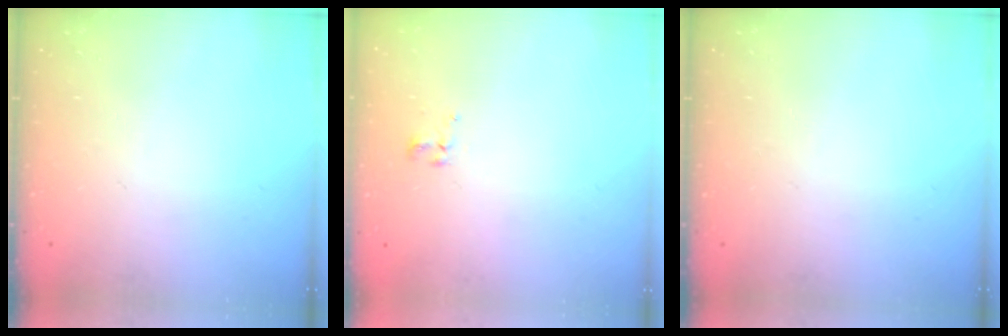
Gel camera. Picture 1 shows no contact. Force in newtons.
{"total": 2.8, "press": 2.5, "slide": 1.3}
{"total": 0.0}